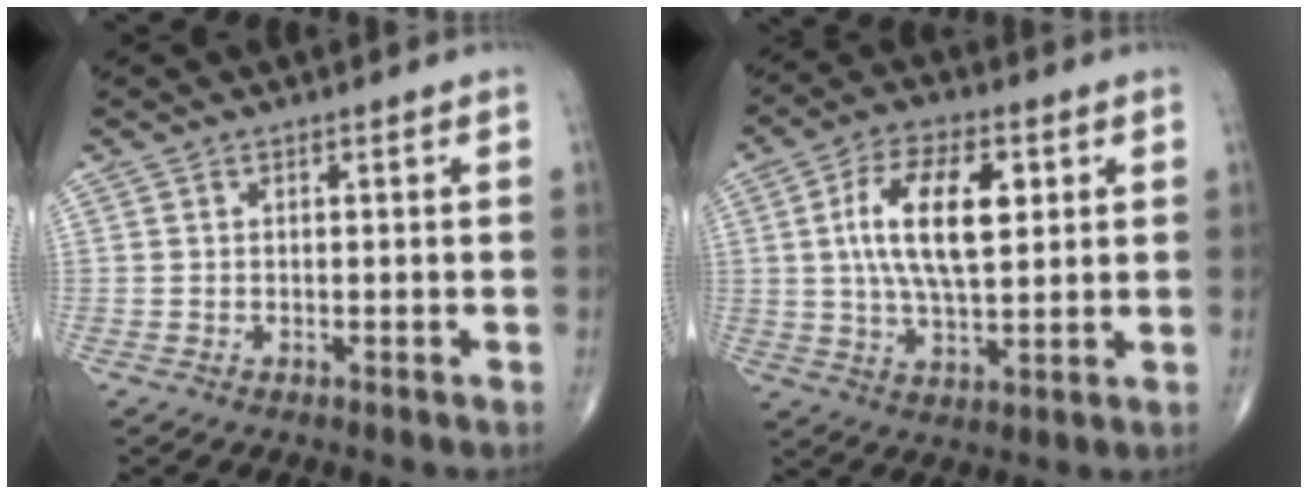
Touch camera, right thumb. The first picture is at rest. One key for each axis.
{"total": 14.1, "fx": 3.0, "fy": 6.6, "fz": 12.1, "tx": -0.212, "ty": 0.000, "tz": 0.055}